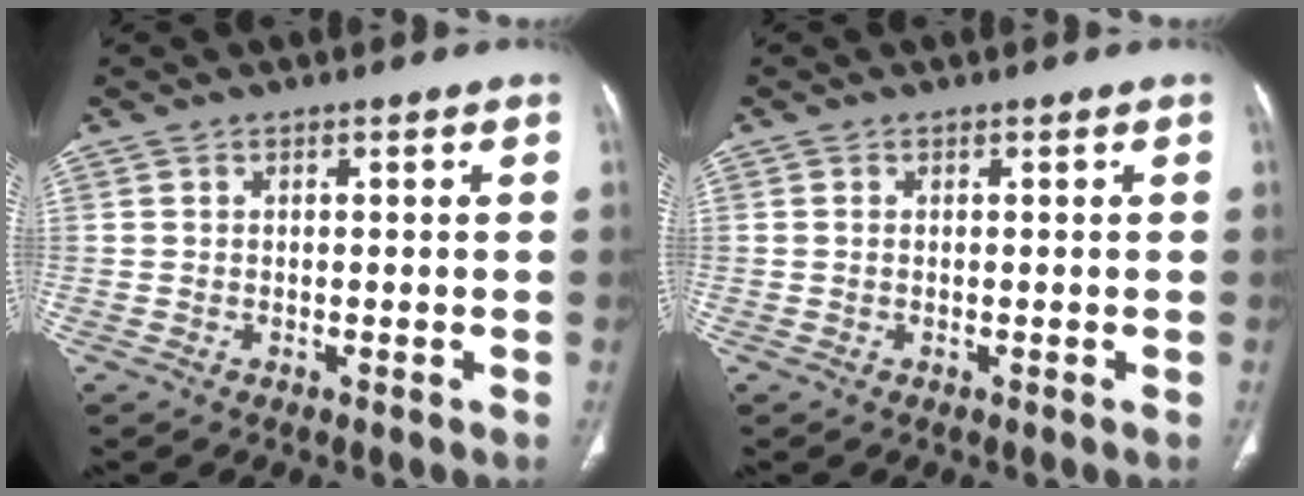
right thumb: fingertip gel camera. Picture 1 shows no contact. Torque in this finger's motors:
{"motor_torque": [0.01, 0.02, -0.19, -0.29, 0.06]}